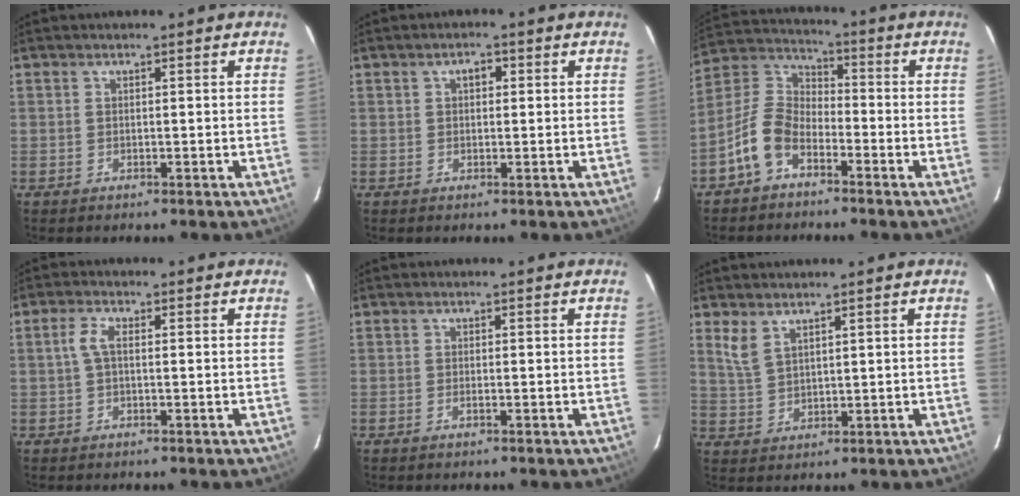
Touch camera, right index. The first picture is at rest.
{"total": 1.9, "force": [0.5, 1.4, 1.3], "torque": [-0.018, 0.009, 0.006]}
{"total": 8.8, "force": [-5.2, 5.0, 5.0], "torque": [-0.116, 0.019, -0.110]}
{"total": 2.5, "force": [0.0, 0.9, 2.3], "torque": [-0.051, 0.008, -0.001]}
{"total": 0.6, "force": [-0.4, 0.0, 0.5], "torque": [-0.009, 0.001, -0.008]}
{"total": 3.8, "force": [2.6, 1.5, 2.2], "torque": [-0.048, -0.001, 0.058]}